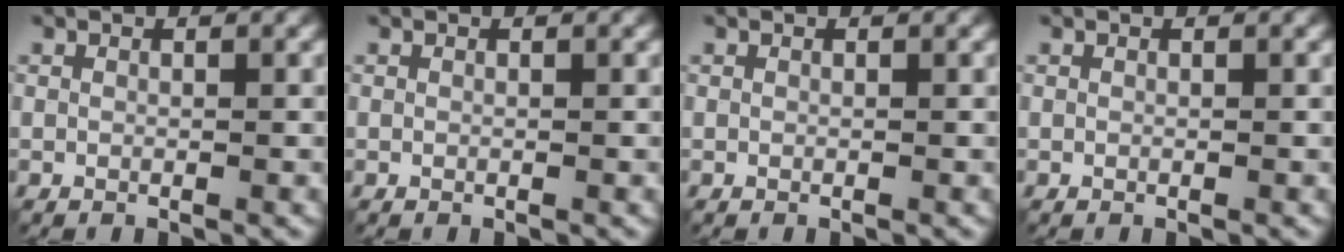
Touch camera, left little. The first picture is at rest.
{"total": 0.0}
{"total": 0.0}
{"total": 0.0}